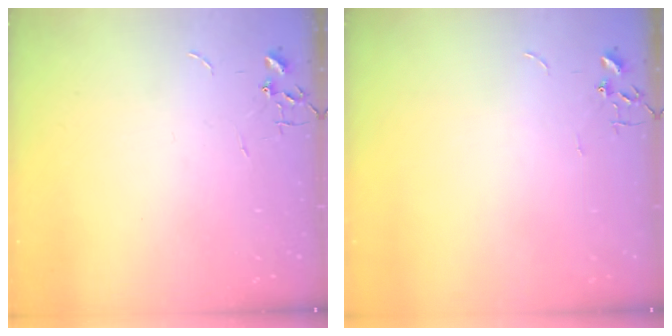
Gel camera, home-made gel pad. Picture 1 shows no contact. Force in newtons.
{"total": 0.0}